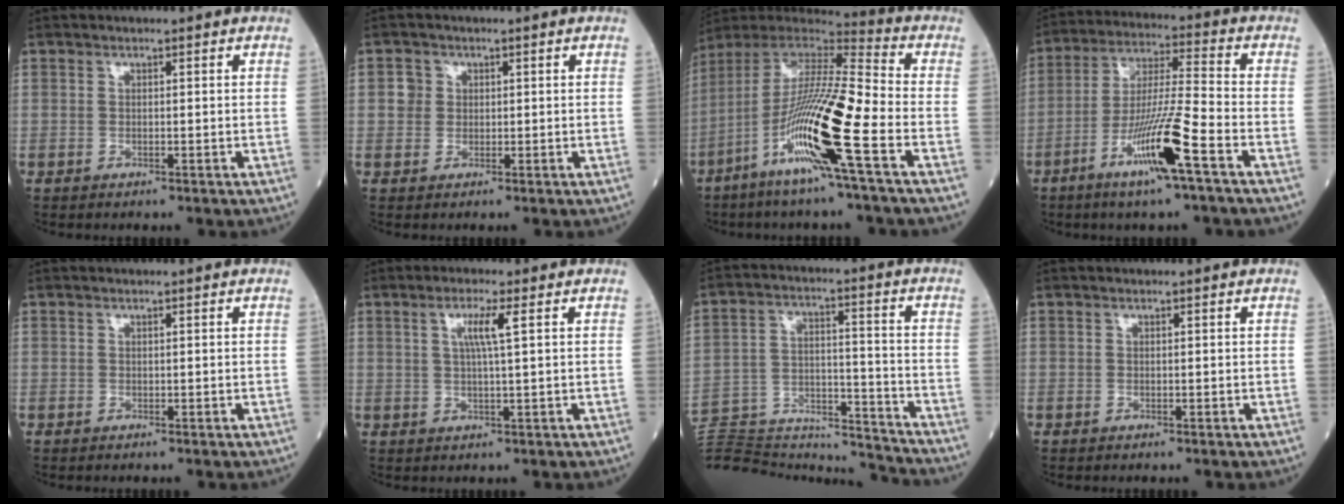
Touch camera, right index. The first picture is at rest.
{"total": 2.1, "force": [0.2, 2.1, 0.3], "torque": [-0.002, 0.009, 0.003]}
{"total": 18.0, "force": [-7.1, -0.4, 16.5], "torque": [-0.333, -0.025, -0.143]}
{"total": 12.3, "force": [-6.0, -0.5, 10.8], "torque": [-0.208, -0.012, -0.114]}
{"total": 0.0}
{"total": 3.8, "force": [1.2, -0.4, 3.6], "torque": [-0.070, 0.001, 0.022]}
{"total": 23.8, "force": [-22.5, 5.0, 6.0], "torque": [-0.155, 0.014, -0.339]}
{"total": 0.0}